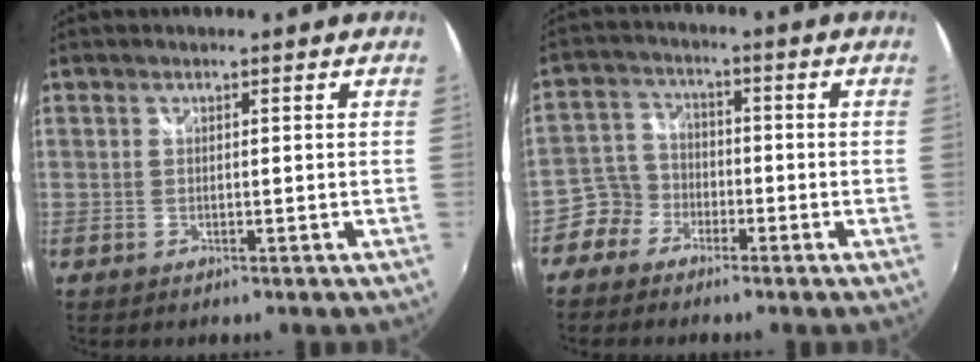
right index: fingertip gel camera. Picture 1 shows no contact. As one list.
[{"total": 5.4, "force": [-3.6, 4.1, 0.2], "torque": [-0.011, 0.025, -0.078]}]